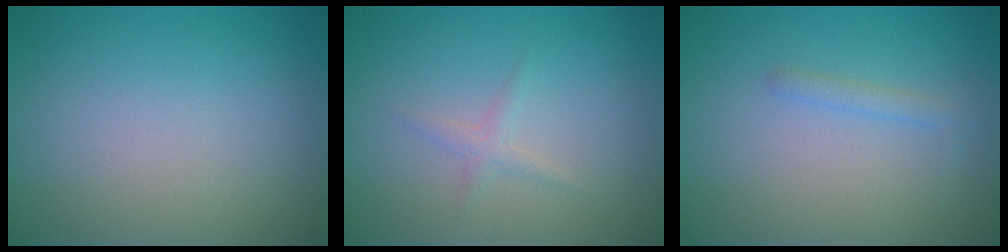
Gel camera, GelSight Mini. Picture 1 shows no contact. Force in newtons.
{"total": 1.0, "press": 1.0, "slide": 0.1}
{"total": 1.1, "press": 1.1, "slide": 0.0}